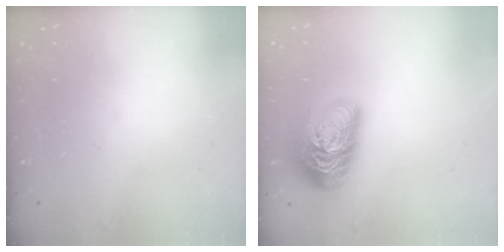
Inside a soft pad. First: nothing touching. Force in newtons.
{"total": 17.6, "press": 17.6, "slide": 0.9}